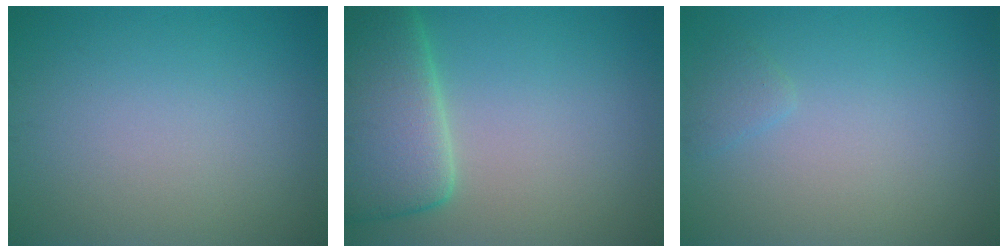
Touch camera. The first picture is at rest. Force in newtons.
{"total": 7.7, "press": 7.7, "slide": 0.9}
{"total": 0.9, "press": 0.9, "slide": 0.1}